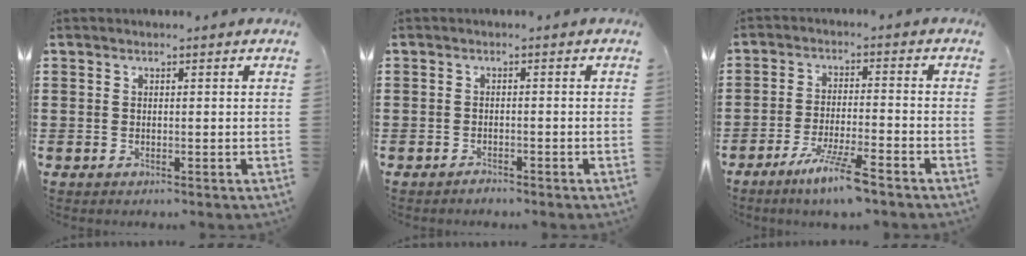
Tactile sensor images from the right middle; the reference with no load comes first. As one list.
[{"total": 1.0, "force": [-0.9, 0.2, 0.2], "torque": [-0.007, -0.001, -0.019]}, {"total": 6.5, "force": [-4.9, 0.2, 4.4], "torque": [-0.088, -0.012, -0.088]}]